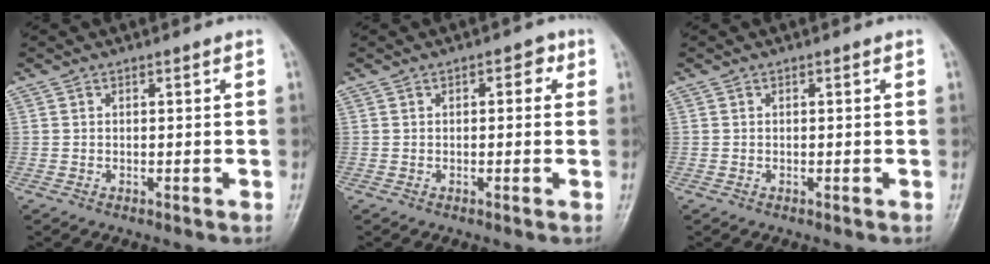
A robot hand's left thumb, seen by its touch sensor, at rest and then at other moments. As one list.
[{"total": 2.7, "force": [0.8, 1.6, 2.0], "torque": [-0.005, 0.005, 0.001]}, {"total": 0.0}]